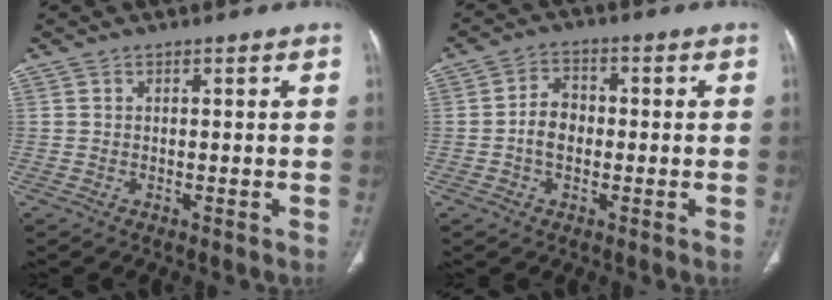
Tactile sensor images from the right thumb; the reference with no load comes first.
{"total": 5.1, "force": [-0.8, 3.7, 3.5], "torque": [-0.054, 0.017, -0.021]}